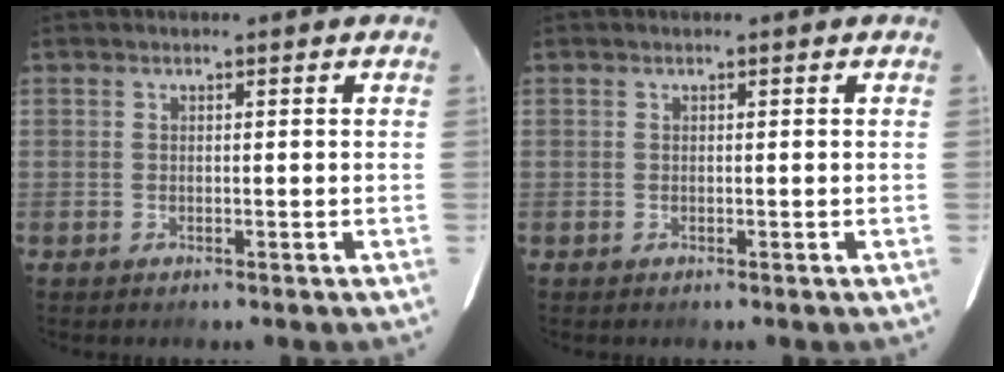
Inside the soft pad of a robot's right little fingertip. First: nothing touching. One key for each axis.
{"total": 0.0}